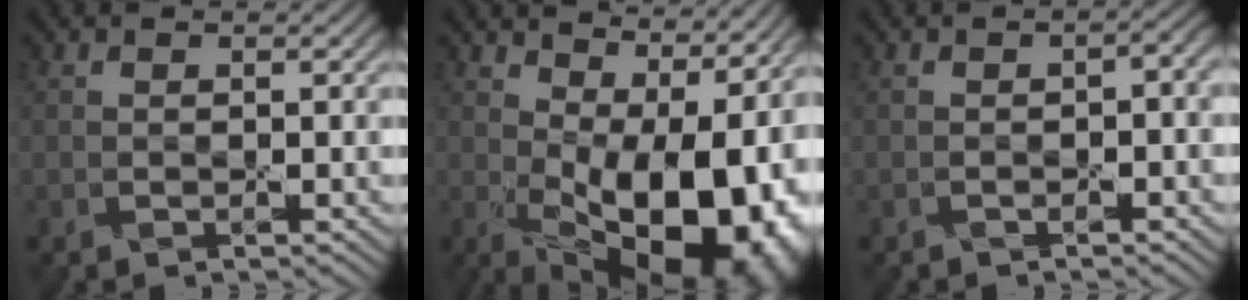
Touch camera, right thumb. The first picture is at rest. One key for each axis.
{"total": 18.3, "fx": 0.7, "fy": 9.7, "fz": 15.5, "tx": -0.180, "ty": -0.012, "tz": 0.035}
{"total": 2.3, "fx": -0.7, "fy": 0.8, "fz": 2.1, "tx": -0.035, "ty": -0.005, "tz": -0.010}